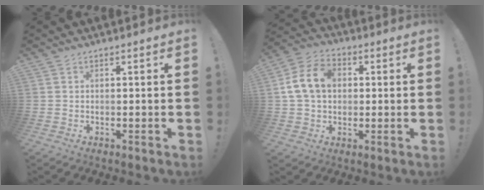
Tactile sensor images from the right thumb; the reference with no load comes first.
{"total": 13.0, "force": [2.1, 9.9, 8.1], "torque": [-0.139, 0.011, 0.043]}